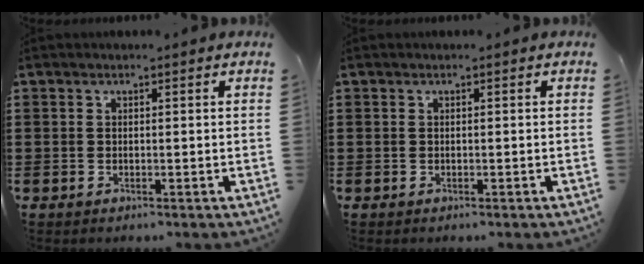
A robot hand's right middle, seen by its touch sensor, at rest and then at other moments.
{"total": 0.0}